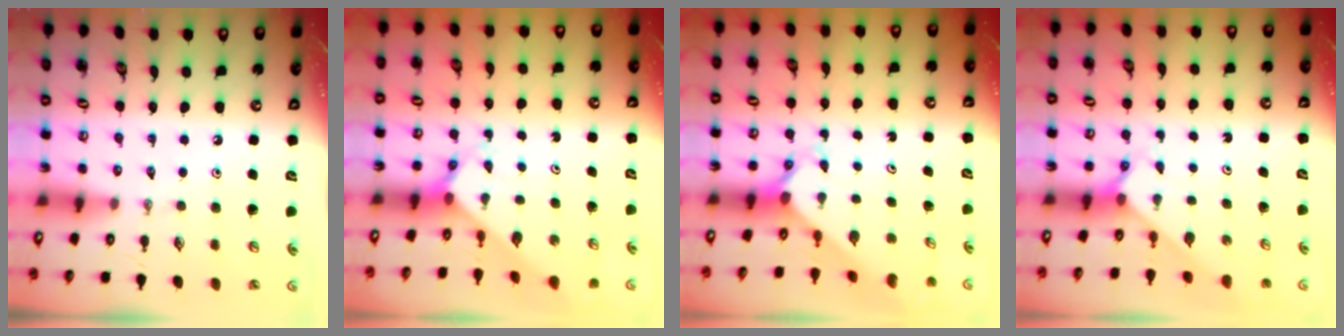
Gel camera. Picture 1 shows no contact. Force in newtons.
{"total": 2.9, "press": 2.9, "slide": 0.3}
{"total": 2.4, "press": 2.4, "slide": 0.2}
{"total": 2.4, "press": 2.4, "slide": 0.1}